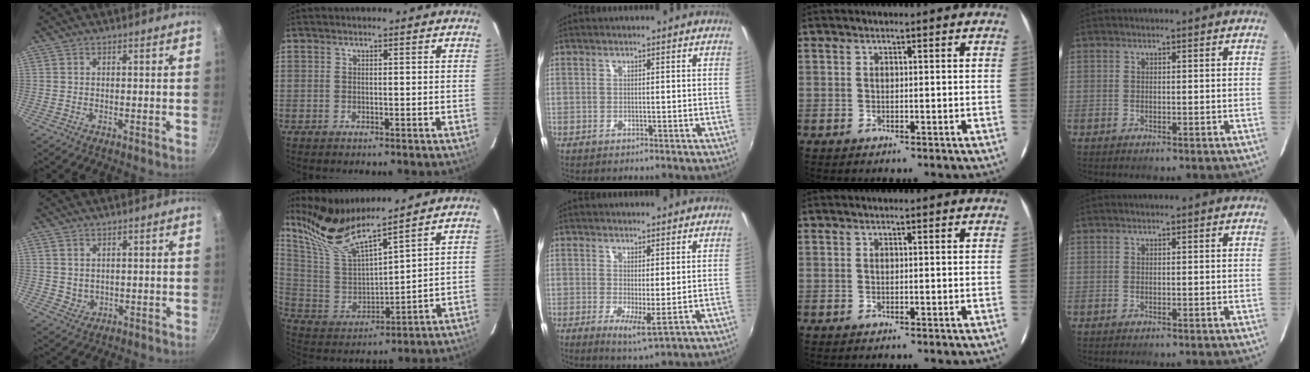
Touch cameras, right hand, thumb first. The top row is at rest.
{"thumb": {"total": 2.4, "force": [0.9, 2.0, 1.0], "torque": [-0.008, -0.005, 0.024]}, "index": {"total": 13.6, "force": [11.8, 1.2, 6.6], "torque": [-0.137, -0.006, 0.243]}, "middle": {"total": 2.7, "force": [-0.6, 0.1, 2.7], "torque": [-0.052, -0.010, -0.008]}}